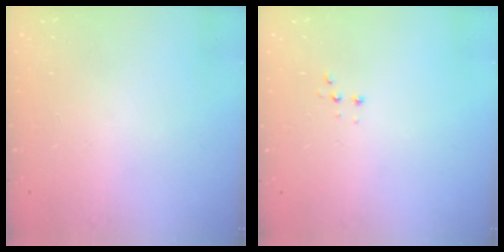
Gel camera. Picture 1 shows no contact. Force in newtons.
{"total": 2.7, "press": 2.7, "slide": 0.5}